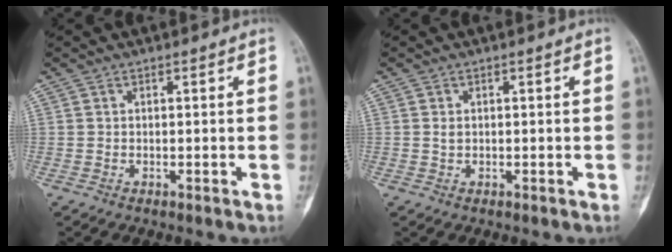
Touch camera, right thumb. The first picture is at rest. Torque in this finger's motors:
{"motor_torque": [0.12, 0.13, 0.17, -0.17, 0.08]}